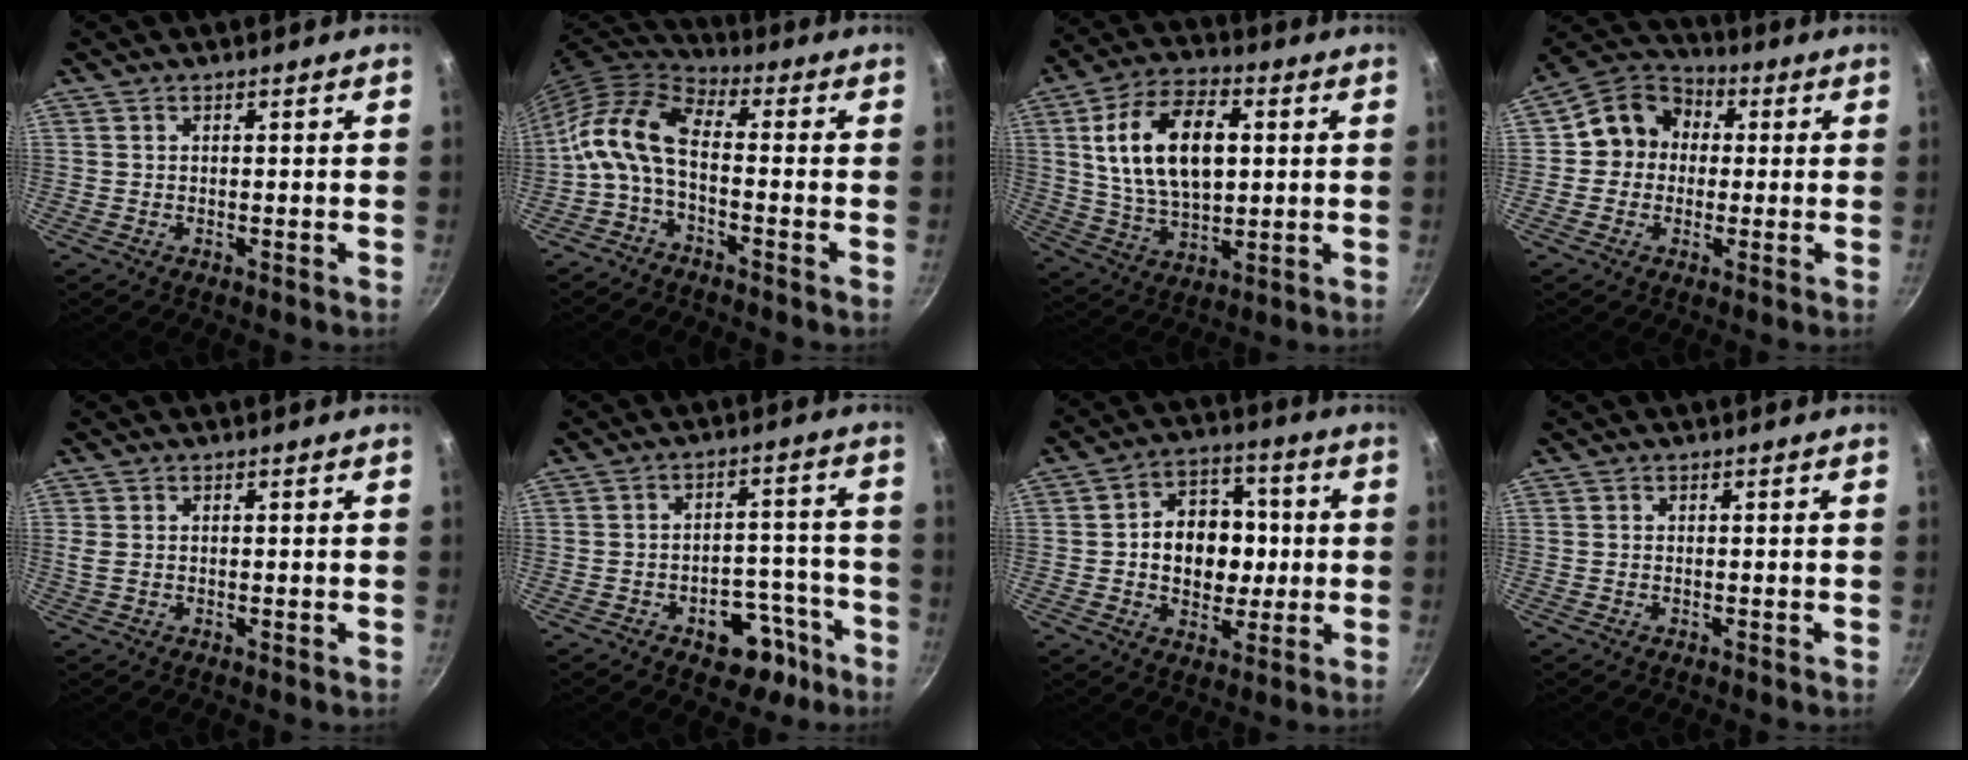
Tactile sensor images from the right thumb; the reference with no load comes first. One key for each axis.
{"total": 10.3, "fx": -2.2, "fy": 4.8, "fz": 8.9, "tx": -0.175, "ty": 0.051, "tz": -0.058}
{"total": 18.1, "fx": 3.6, "fy": 10.2, "fz": 14.4, "tx": -0.239, "ty": 0.003, "tz": 0.066}
{"total": 10.2, "fx": 0.5, "fy": 9.0, "fz": 4.8, "tx": -0.055, "ty": 0.028, "tz": -0.007}
{"total": 1.6, "fx": 0.0, "fy": 1.0, "fz": 1.2, "tx": -0.037, "ty": 0.001, "tz": 0.001}
{"total": 9.9, "fx": -5.6, "fy": 6.1, "fz": 5.4, "tx": -0.041, "ty": 0.055, "tz": -0.073}
{"total": 13.3, "fx": 0.1, "fy": 9.9, "fz": 8.9, "tx": -0.087, "ty": 0.022, "tz": 0.002}
{"total": 0.0}